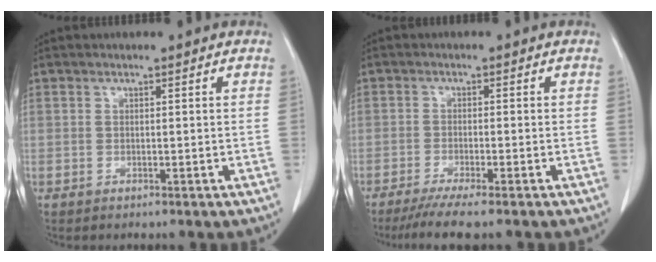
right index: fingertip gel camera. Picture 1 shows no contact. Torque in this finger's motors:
{"motor_torque": [0.54, -0.54, 0.22, 0.08]}